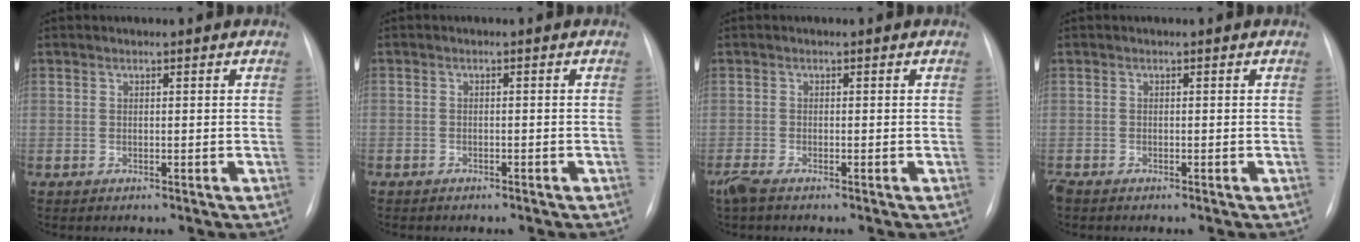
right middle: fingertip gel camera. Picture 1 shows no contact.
{"total": 1.4, "force": [-1.1, 0.8, 0.4], "torque": [-0.010, 0.002, -0.014]}
{"total": 2.6, "force": [-2.0, 0.6, 1.6], "torque": [-0.040, -0.009, -0.039]}
{"total": 1.5, "force": [-1.2, 0.6, 0.7], "torque": [-0.017, -0.004, -0.019]}